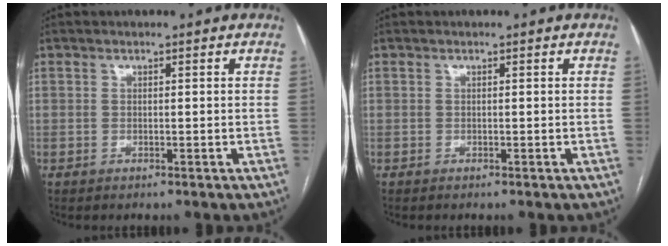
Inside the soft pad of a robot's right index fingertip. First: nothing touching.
{"total": 0.0}